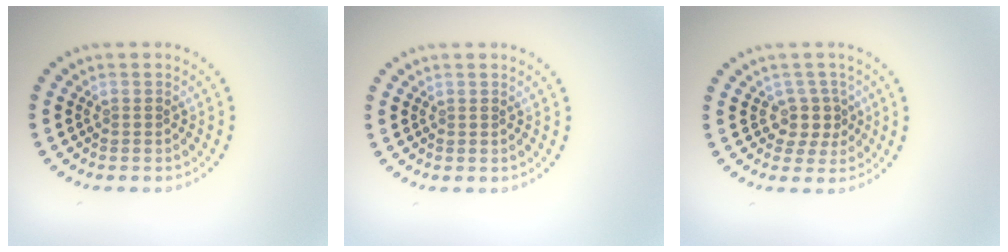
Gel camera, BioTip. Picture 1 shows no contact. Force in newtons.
{"total": 0.0}
{"total": 2.5, "press": 1.9, "slide": 1.6}